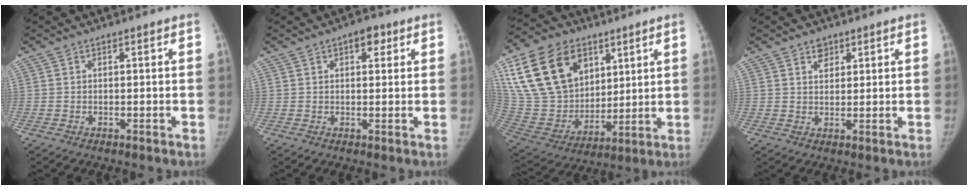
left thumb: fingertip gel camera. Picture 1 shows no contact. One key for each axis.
{"total": 3.8, "fx": 1.8, "fy": 2.1, "fz": 2.6, "tx": -0.018, "ty": -0.001, "tz": 0.019}
{"total": 25.2, "fx": 11.4, "fy": 17.5, "fz": 14.0, "tx": -0.266, "ty": -0.014, "tz": 0.221}
{"total": 2.8, "fx": 1.8, "fy": 1.9, "fz": 1.1, "tx": -0.002, "ty": -0.012, "tz": 0.031}